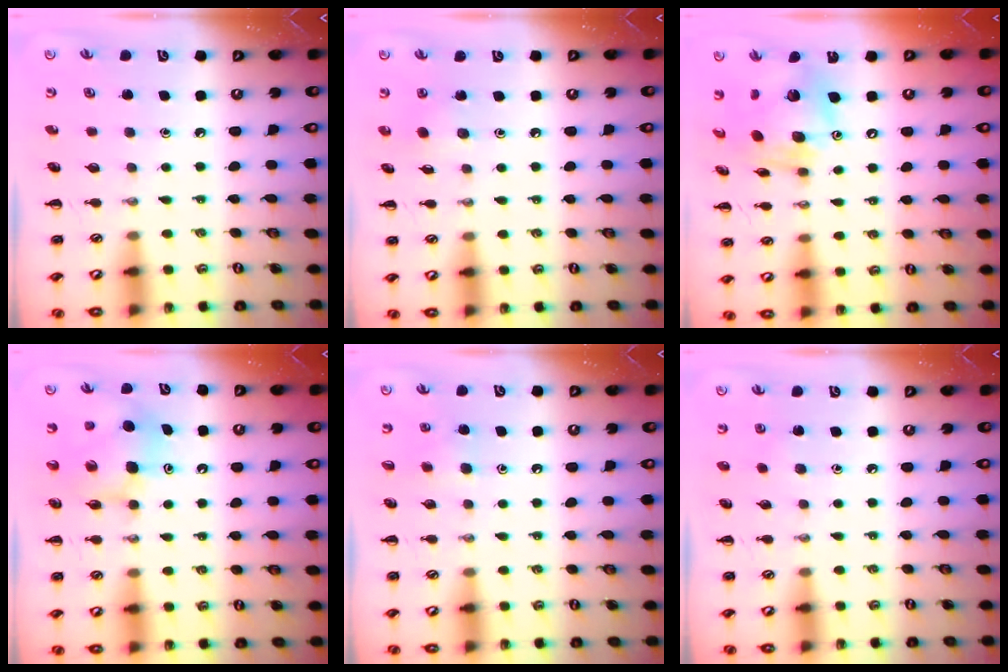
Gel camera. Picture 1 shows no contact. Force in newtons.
{"total": 2.6, "press": 2.5, "slide": 0.9}
{"total": 14.7, "press": 14.3, "slide": 3.6}
{"total": 7.4, "press": 7.3, "slide": 1.5}
{"total": 5.4, "press": 5.1, "slide": 1.6}
{"total": 3.5, "press": 3.3, "slide": 1.2}